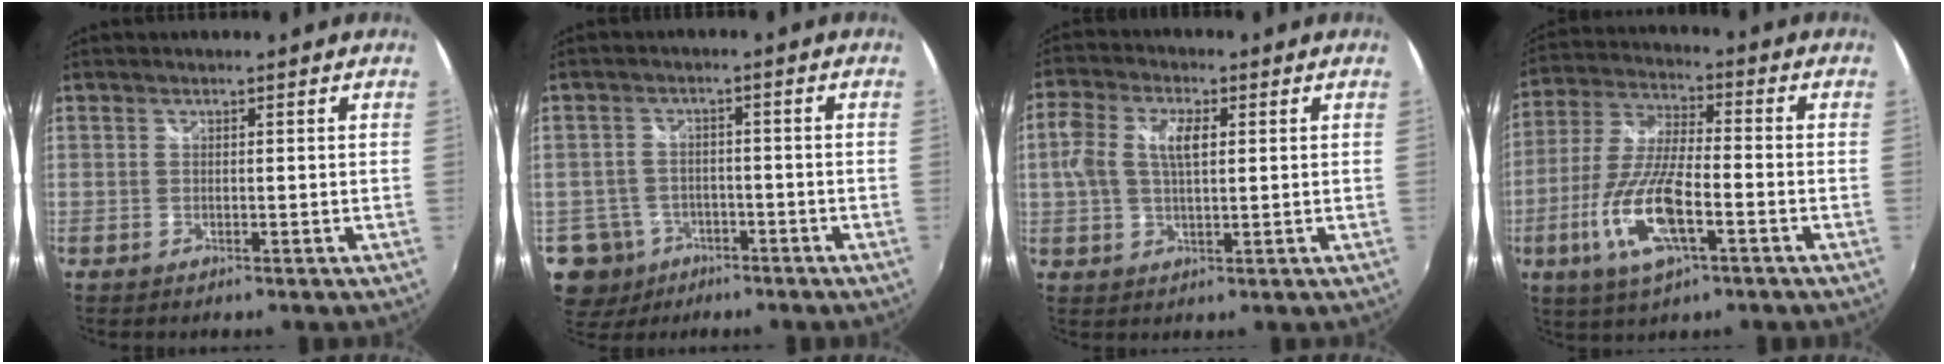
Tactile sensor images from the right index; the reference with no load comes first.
{"total": 7.8, "force": [-3.9, 6.6, 1.5], "torque": [-0.053, 0.020, -0.059]}
{"total": 7.3, "force": [1.3, 3.6, 6.2], "torque": [-0.123, 0.016, 0.022]}
{"total": 14.2, "force": [-5.4, 4.1, 12.5], "torque": [-0.268, -0.010, -0.104]}